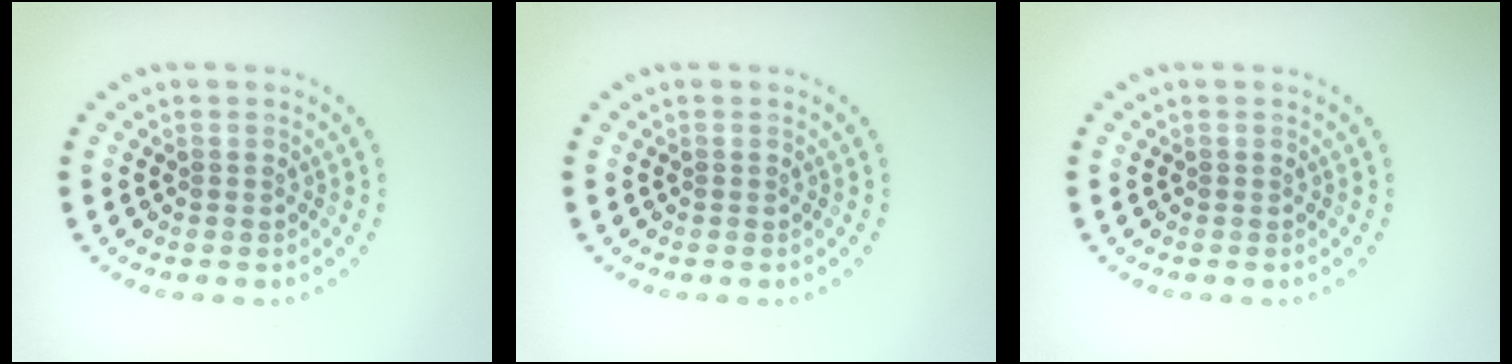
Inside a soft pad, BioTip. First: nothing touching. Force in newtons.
{"total": 0.0}
{"total": 0.0}